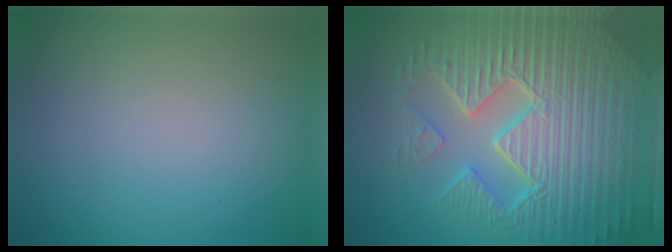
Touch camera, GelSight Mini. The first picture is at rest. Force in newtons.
{"total": 10.5, "press": 7.0, "slide": 7.8}